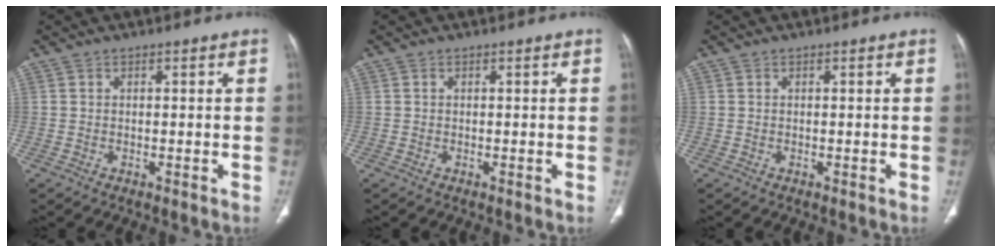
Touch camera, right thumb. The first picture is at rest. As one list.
[{"total": 0.0}, {"total": 0.0}]